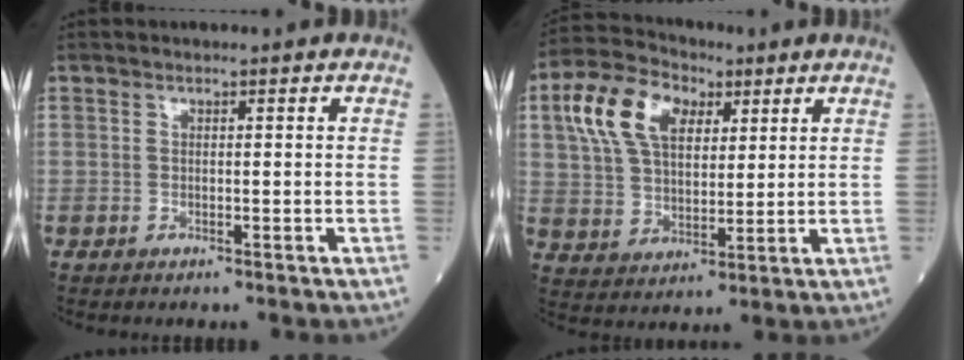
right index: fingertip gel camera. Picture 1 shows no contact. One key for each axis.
{"total": 12.3, "fx": 4.9, "fy": 7.3, "fz": 8.7, "tx": -0.192, "ty": 0.037, "tz": 0.091}